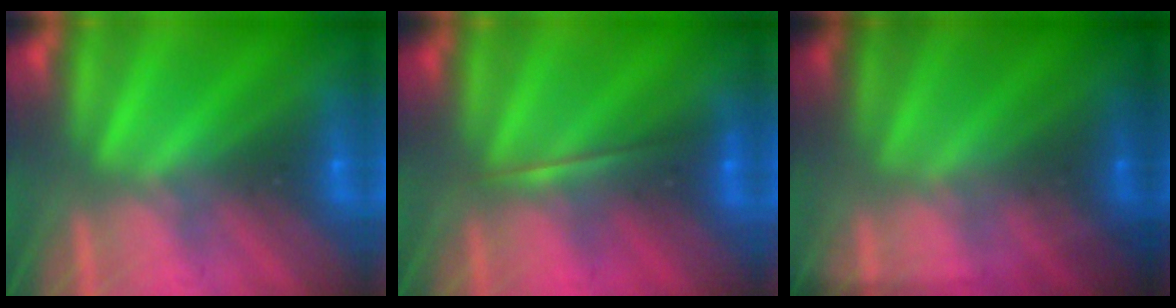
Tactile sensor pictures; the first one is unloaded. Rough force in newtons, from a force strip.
{"total": 1.8}
{"total": 1.8}